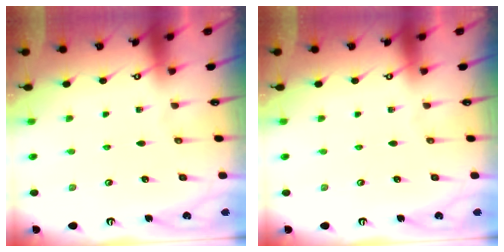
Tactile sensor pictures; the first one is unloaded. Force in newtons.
{"total": 0.0}